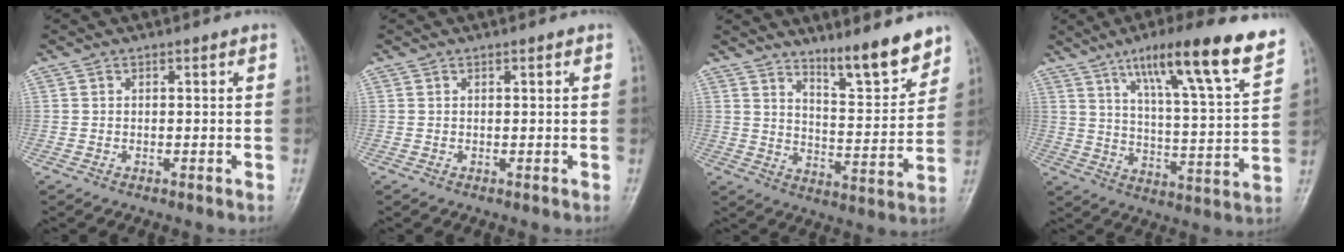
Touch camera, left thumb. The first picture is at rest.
{"total": 0.6, "force": [0.3, 0.0, 0.5], "torque": [-0.008, 0.001, 0.004]}
{"total": 11.0, "force": [8.7, 1.9, 6.5], "torque": [-0.080, -0.074, 0.144]}
{"total": 19.6, "force": [12.3, 2.6, 15.1], "torque": [-0.208, -0.048, 0.191]}